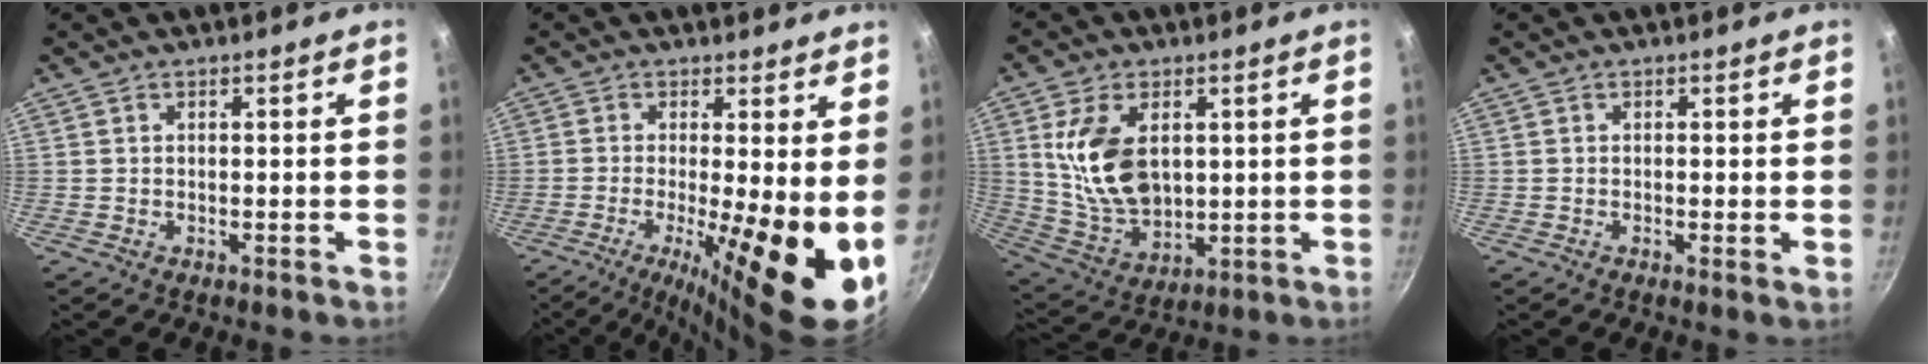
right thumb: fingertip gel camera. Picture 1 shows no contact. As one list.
[{"total": 14.2, "force": [-1.7, 3.2, 13.7], "torque": [-0.208, -0.022, -0.027]}, {"total": 14.2, "force": [3.0, 9.0, 10.7], "torque": [-0.184, -0.025, 0.071]}, {"total": 0.7, "force": [0.0, 0.1, 0.7], "torque": [-0.010, -0.005, -0.003]}]